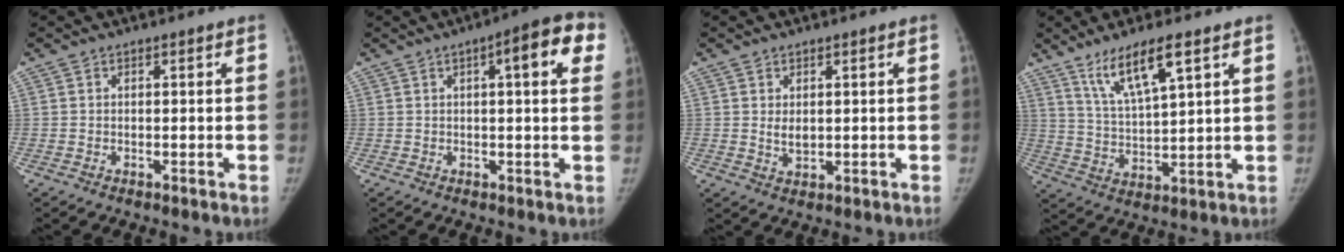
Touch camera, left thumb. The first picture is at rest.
{"total": 9.5, "force": [3.3, 2.6, 8.5], "torque": [-0.083, 0.012, 0.029]}
{"total": 2.5, "force": [0.6, 1.5, 1.9], "torque": [-0.022, -0.009, 0.016]}
{"total": 10.4, "force": [6.4, 2.1, 7.9], "torque": [-0.145, -0.031, 0.129]}